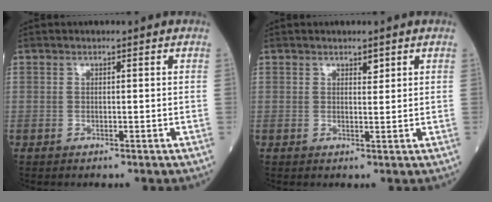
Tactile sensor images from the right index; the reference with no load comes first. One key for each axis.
{"total": 1.2, "fx": 0.8, "fy": 0.4, "fz": 0.7, "tx": -0.009, "ty": -0.002, "tz": 0.013}